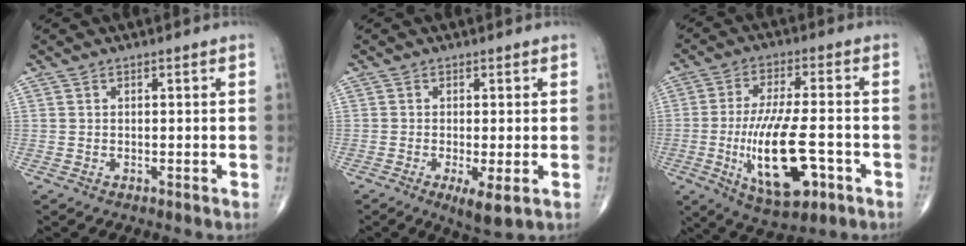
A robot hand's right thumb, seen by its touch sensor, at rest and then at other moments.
{"total": 4.7, "force": [-1.5, 1.1, 4.4], "torque": [-0.078, -0.015, -0.025]}
{"total": 16.2, "force": [-4.5, 6.0, 14.4], "torque": [-0.260, 0.008, -0.064]}